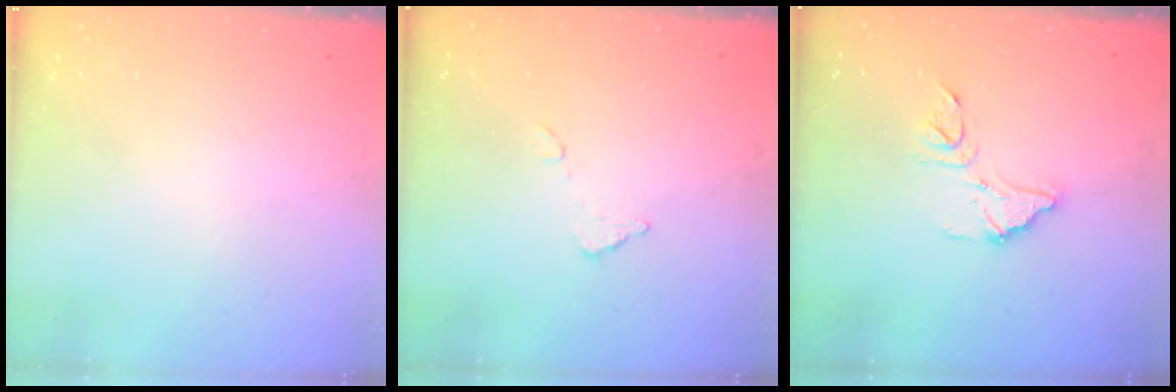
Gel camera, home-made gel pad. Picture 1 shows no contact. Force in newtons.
{"total": 4.9, "press": 4.9, "slide": 0.3}
{"total": 10.9, "press": 10.8, "slide": 1.1}